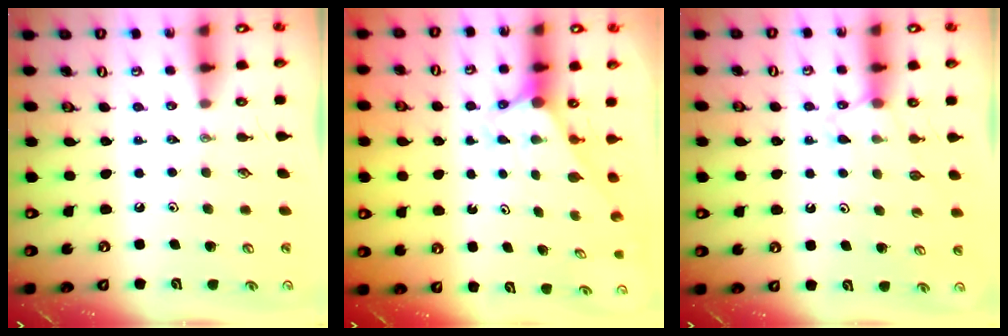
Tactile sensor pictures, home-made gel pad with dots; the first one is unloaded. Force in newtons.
{"total": 2.9, "press": 2.9, "slide": 0.0}
{"total": 6.5, "press": 6.5, "slide": 0.6}